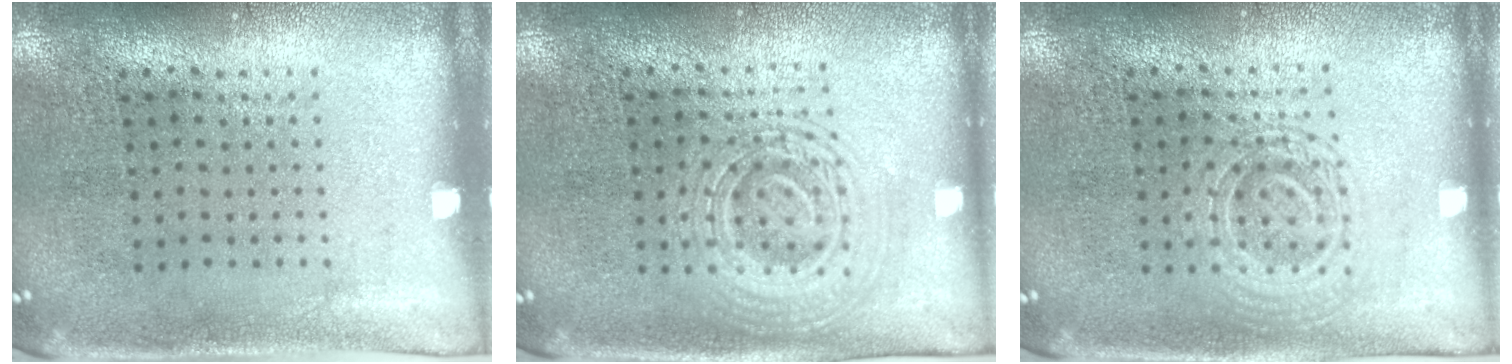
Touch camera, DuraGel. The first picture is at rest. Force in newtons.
{"total": 2.8, "press": 2.8, "slide": 0.4}
{"total": 1.4, "press": 1.3, "slide": 0.3}